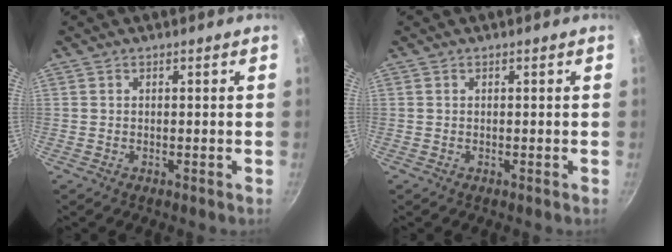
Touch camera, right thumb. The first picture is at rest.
{"total": 0.0}